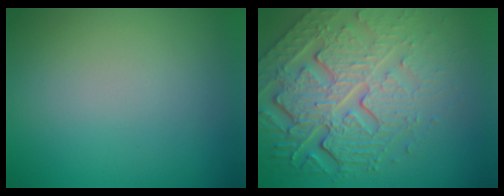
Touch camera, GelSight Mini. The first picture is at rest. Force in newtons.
{"total": 8.2, "press": 5.8, "slide": 5.8}